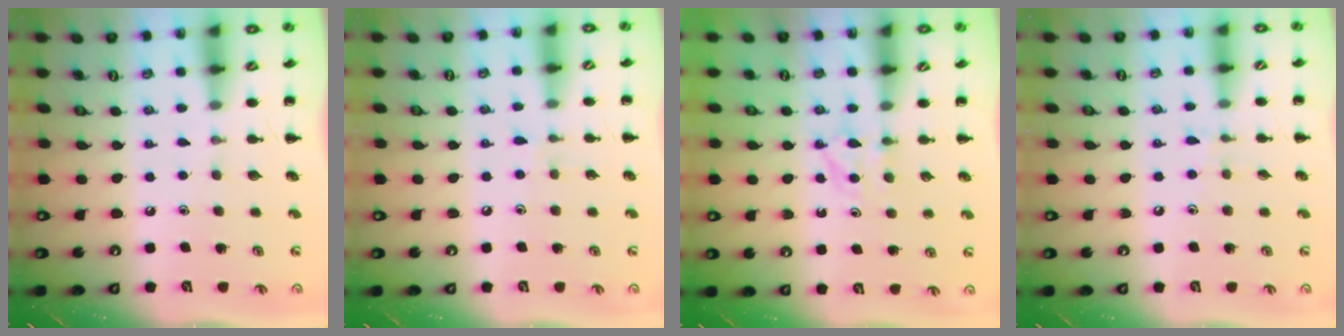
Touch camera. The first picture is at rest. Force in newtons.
{"total": 3.7, "press": 3.4, "slide": 1.5}
{"total": 4.9, "press": 4.6, "slide": 1.6}
{"total": 5.8, "press": 5.5, "slide": 1.9}